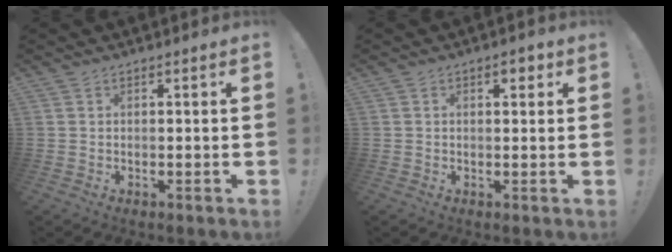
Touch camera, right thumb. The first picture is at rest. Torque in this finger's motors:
{"motor_torque": [0.46, 1.08, 0.33, -0.27, 0.00]}